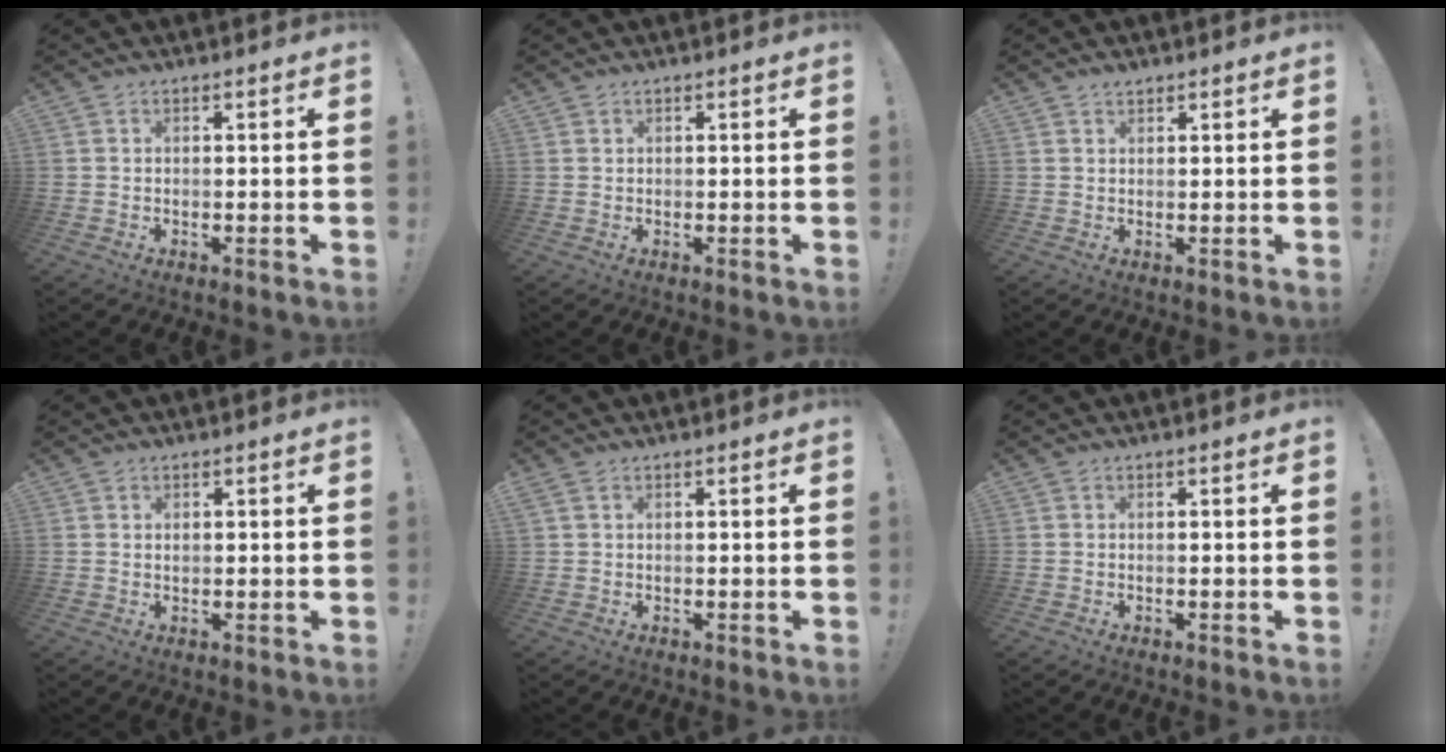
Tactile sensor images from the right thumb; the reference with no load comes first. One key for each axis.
{"total": 0.7, "fx": 0.5, "fy": 0.5, "fz": 0.1, "tx": 0.001, "ty": -0.001, "tz": 0.009}
{"total": 1.5, "fx": 1.3, "fy": 0.6, "fz": 0.4, "tx": -0.001, "ty": -0.007, "tz": 0.023}
{"total": 0.8, "fx": 0.3, "fy": 0.7, "fz": 0.3, "tx": 0.001, "ty": 0.000, "tz": 0.003}
{"total": 1.1, "fx": 0.6, "fy": 0.6, "fz": 0.7, "tx": -0.020, "ty": 0.005, "tz": 0.012}
{"total": 0.0}